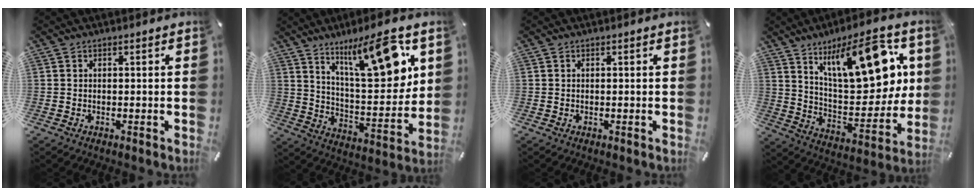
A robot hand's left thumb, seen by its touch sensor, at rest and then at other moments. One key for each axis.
{"total": 18.0, "fx": 10.7, "fy": 5.9, "fz": 13.3, "tx": -0.195, "ty": -0.057, "tz": 0.168}
{"total": 0.0}
{"total": 21.3, "fx": 11.1, "fy": 9.2, "fz": 15.7, "tx": -0.229, "ty": -0.051, "tz": 0.181}